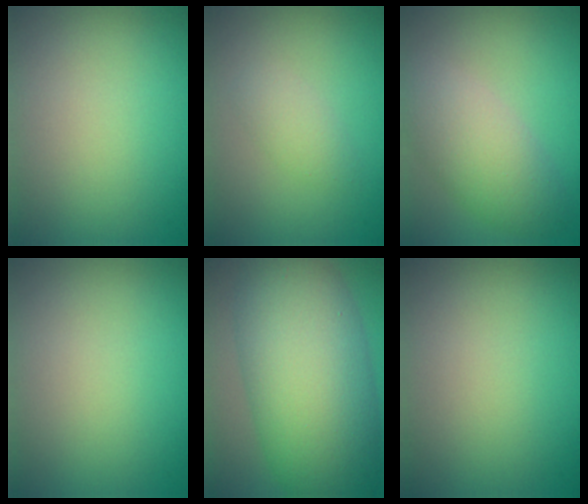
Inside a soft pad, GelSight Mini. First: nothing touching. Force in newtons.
{"total": 1.6, "press": 1.6, "slide": 0.1}
{"total": 4.8, "press": 4.8, "slide": 0.4}
{"total": 0.0}
{"total": 12.3, "press": 12.3, "slide": 0.3}
{"total": 0.0}